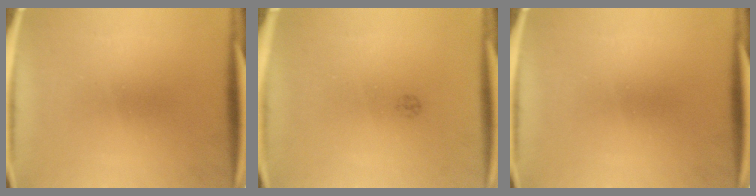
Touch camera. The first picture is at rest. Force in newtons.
{"total": 1.0}
{"total": 0.0}